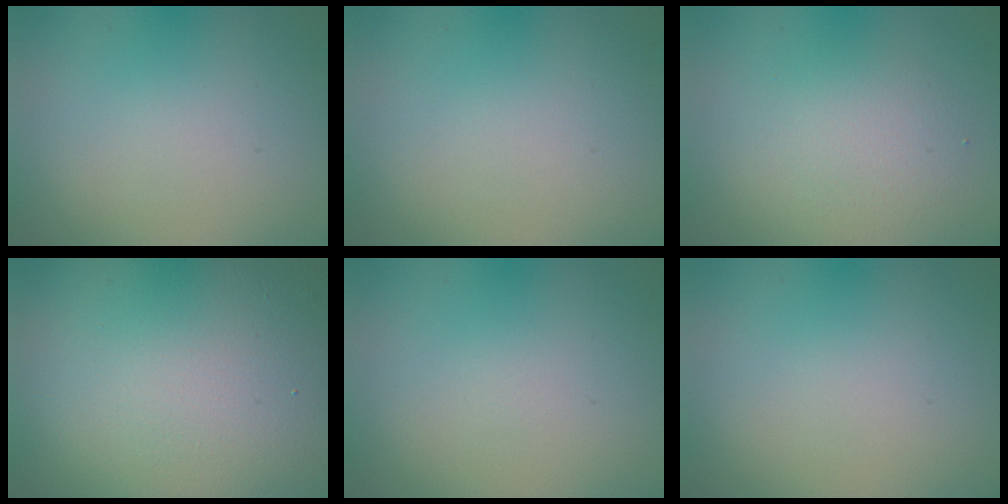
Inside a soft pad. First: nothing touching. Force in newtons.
{"total": 0.0}
{"total": 2.6, "press": 2.6, "slide": 0.1}
{"total": 18.2, "press": 18.1, "slide": 1.3}
{"total": 0.0}
{"total": 0.0}